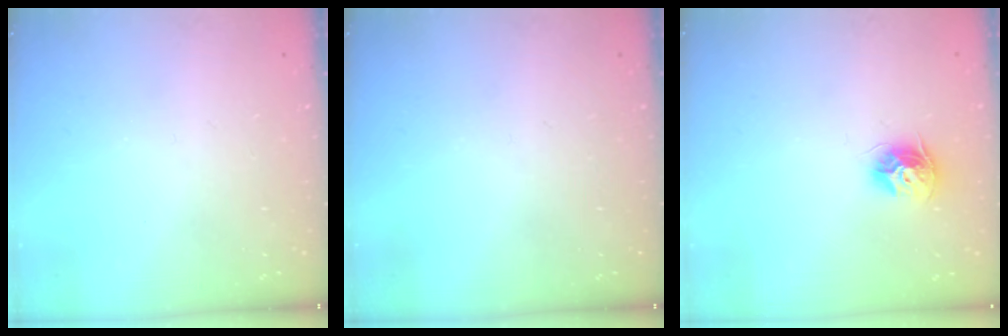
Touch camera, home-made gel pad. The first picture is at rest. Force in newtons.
{"total": 0.0}
{"total": 9.5, "press": 9.5, "slide": 0.3}